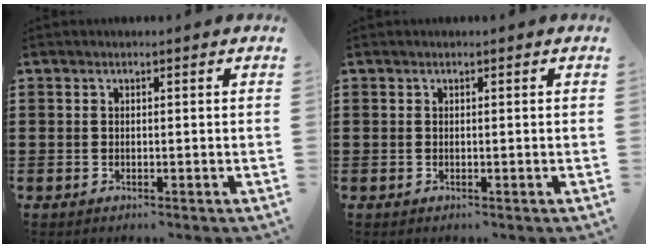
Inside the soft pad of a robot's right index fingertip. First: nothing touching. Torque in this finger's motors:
{"motor_torque": [0.02, 0.02, 0.00, -0.01]}